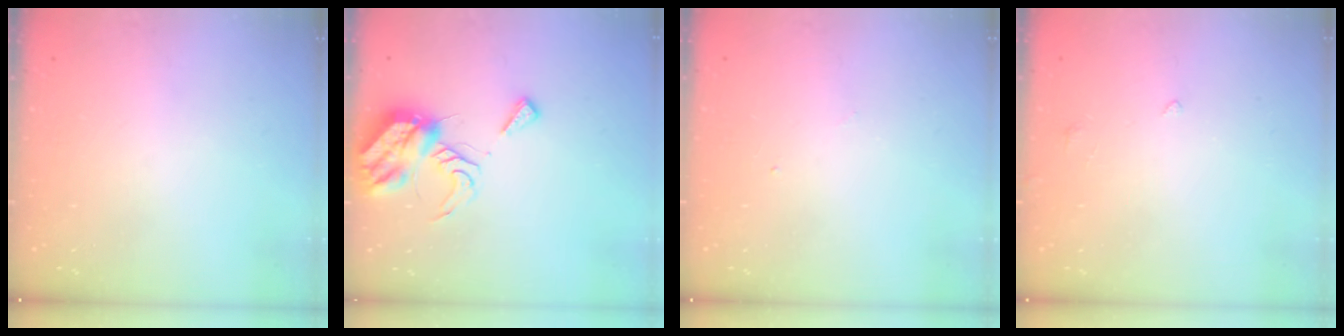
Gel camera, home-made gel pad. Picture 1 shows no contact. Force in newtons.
{"total": 10.4, "press": 10.3, "slide": 1.1}
{"total": 3.0, "press": 3.0, "slide": 0.4}
{"total": 0.0}